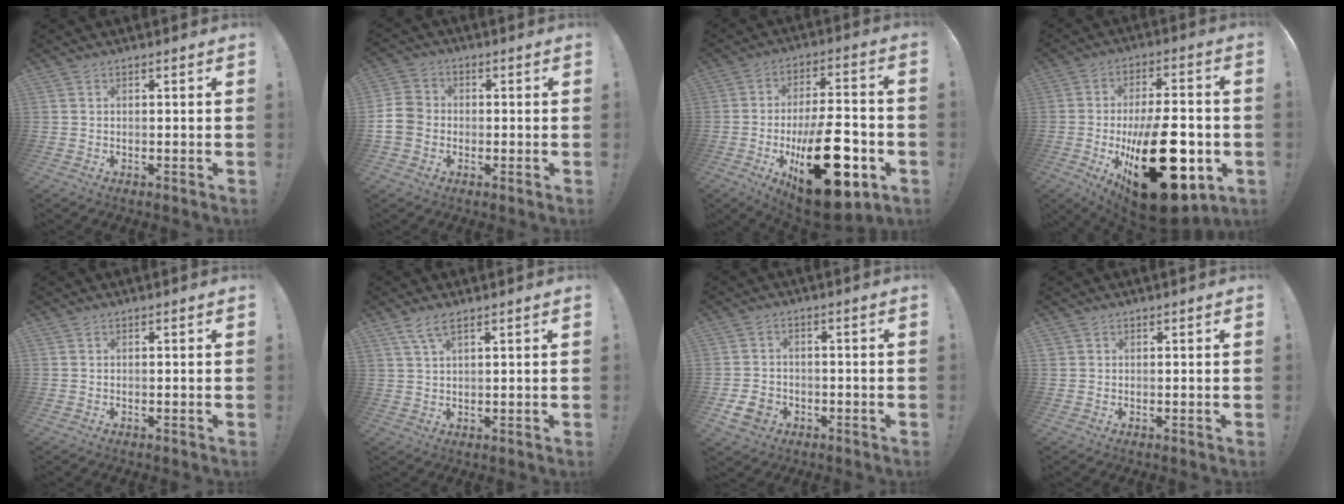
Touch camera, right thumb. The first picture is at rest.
{"total": 8.3, "force": [-1.7, 7.2, 3.8], "torque": [-0.081, 0.022, -0.028]}
{"total": 26.5, "force": [-8.1, 12.2, 22.1], "torque": [-0.354, 0.051, -0.109]}
{"total": 31.7, "force": [-8.1, 14.8, 26.8], "torque": [-0.427, 0.037, -0.101]}
{"total": 0.0}
{"total": 4.3, "force": [2.8, 1.0, 3.1], "torque": [-0.063, -0.006, 0.052]}
{"total": 7.4, "force": [-3.5, 5.6, 3.3], "torque": [-0.062, 0.023, -0.062]}
{"total": 0.8, "force": [0.4, 0.7, 0.1], "torque": [-0.001, 0.002, 0.007]}